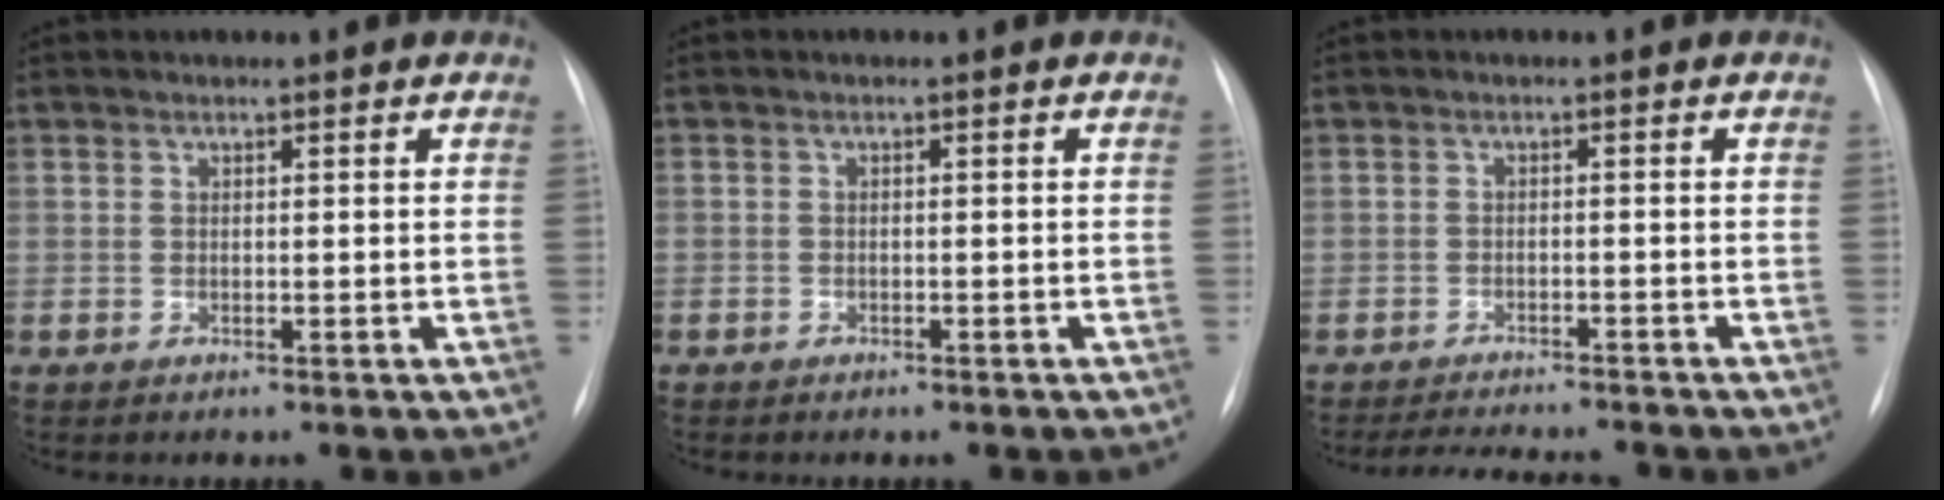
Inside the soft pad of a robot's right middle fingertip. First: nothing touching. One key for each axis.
{"total": 1.4, "fx": -1.1, "fy": 0.7, "fz": 0.5, "tx": -0.010, "ty": 0.001, "tz": -0.013}
{"total": 8.4, "fx": -7.8, "fy": 0.4, "fz": 3.2, "tx": -0.047, "ty": -0.009, "tz": -0.113}